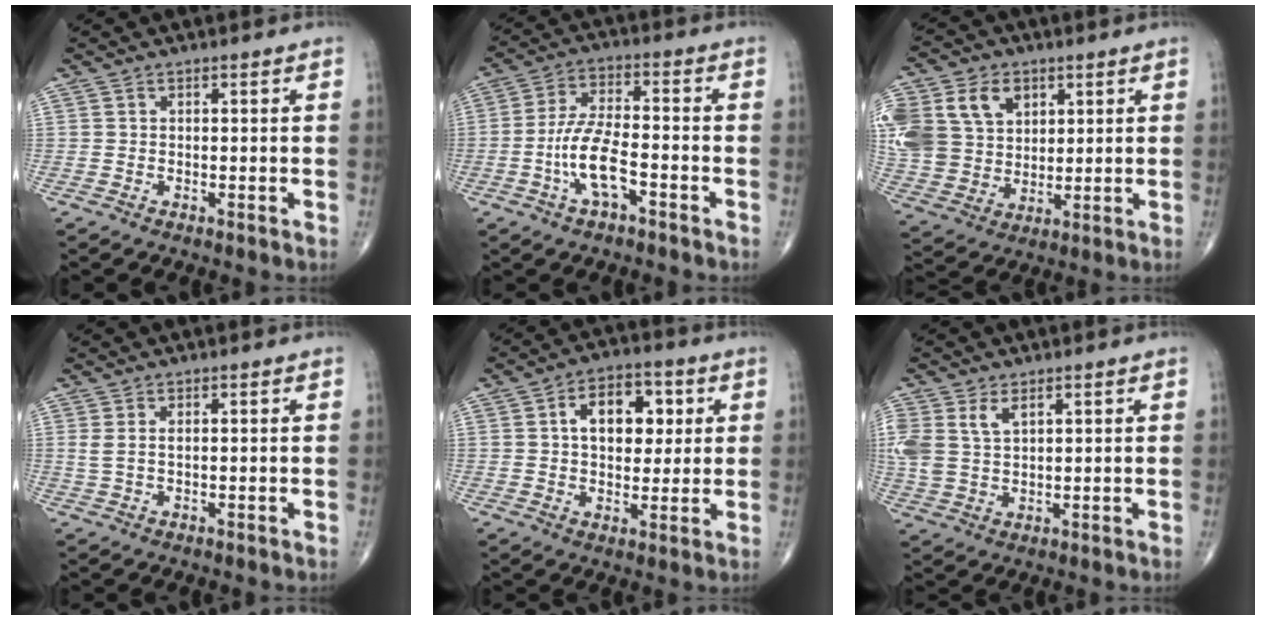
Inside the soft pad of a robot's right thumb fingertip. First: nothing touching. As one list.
[{"total": 9.2, "force": [-3.5, 3.7, 7.7], "torque": [-0.159, 0.030, -0.067]}, {"total": 21.6, "force": [7.1, 16.7, 11.8], "torque": [-0.274, 0.027, 0.152]}, {"total": 1.9, "force": [0.7, 0.6, 1.6], "torque": [-0.043, 0.008, 0.021]}, {"total": 11.2, "force": [2.7, 7.0, 8.3], "torque": [-0.087, 0.004, 0.040]}, {"total": 8.0, "force": [3.5, 4.8, 5.4], "torque": [-0.121, -0.003, 0.079]}]